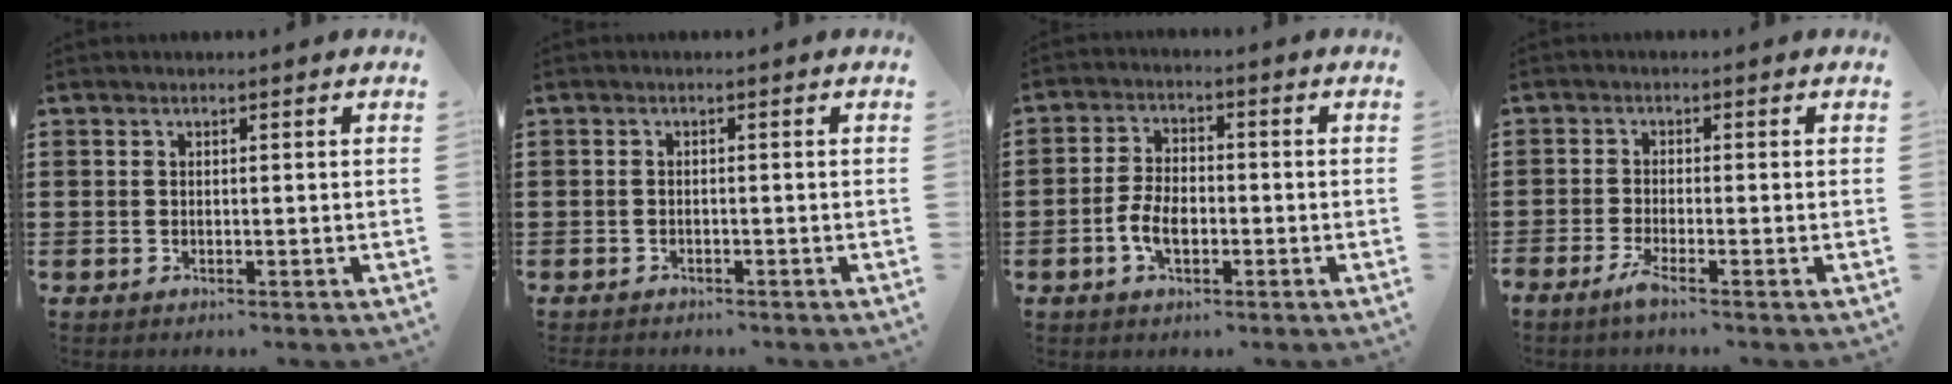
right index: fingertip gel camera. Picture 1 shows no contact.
{"total": 0.7, "force": [-0.6, 0.2, 0.0], "torque": [-0.003, 0.000, -0.014]}
{"total": 5.1, "force": [-1.7, 2.8, 3.9], "torque": [-0.096, -0.001, -0.038]}
{"total": 2.3, "force": [-1.6, -0.1, 1.6], "torque": [-0.041, -0.009, -0.033]}